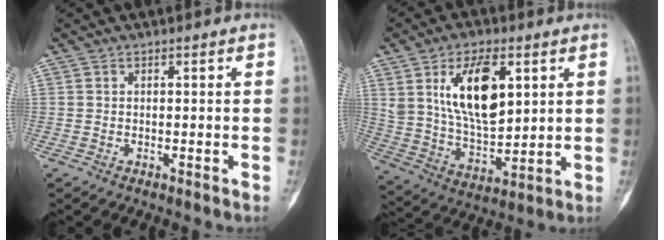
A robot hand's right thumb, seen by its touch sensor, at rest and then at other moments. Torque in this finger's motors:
{"motor_torque": [0.81, 2.59, 0.92, 0.00, 0.13]}